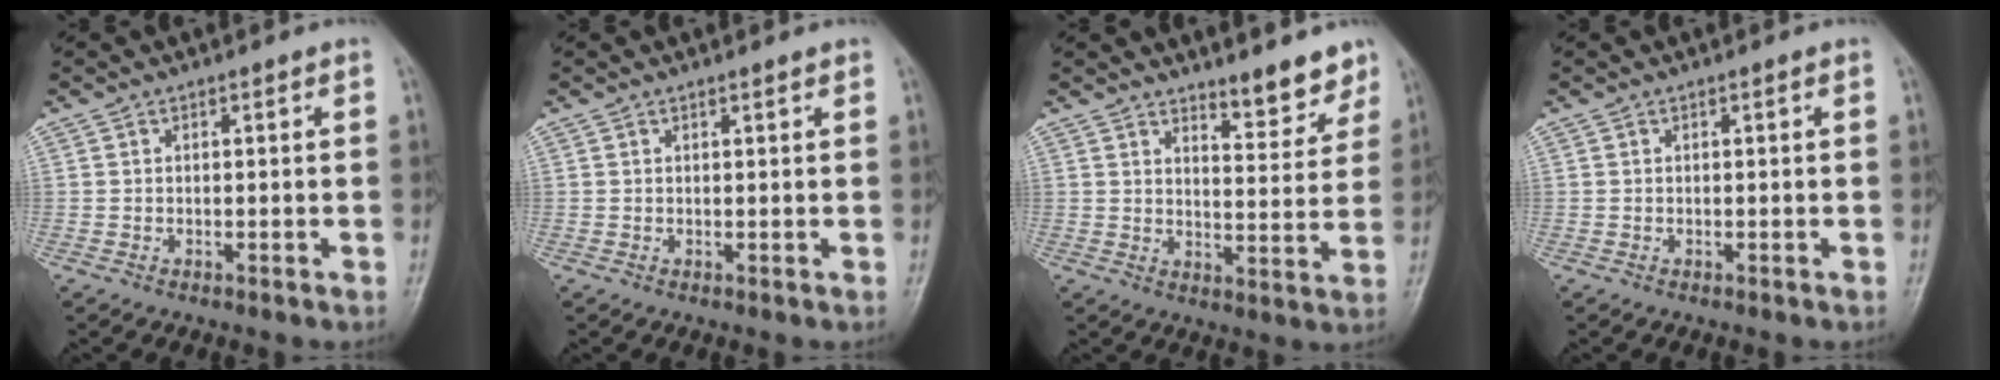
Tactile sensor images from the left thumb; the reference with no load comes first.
{"total": 0.7, "force": [0.6, 0.1, 0.5], "torque": [-0.007, -0.002, 0.009]}
{"total": 7.1, "force": [5.9, 2.1, 3.3], "torque": [-0.020, -0.048, 0.087]}
{"total": 0.0}